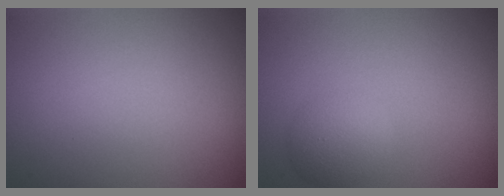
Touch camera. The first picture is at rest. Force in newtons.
{"total": 2.7, "press": 2.7, "slide": 0.1}